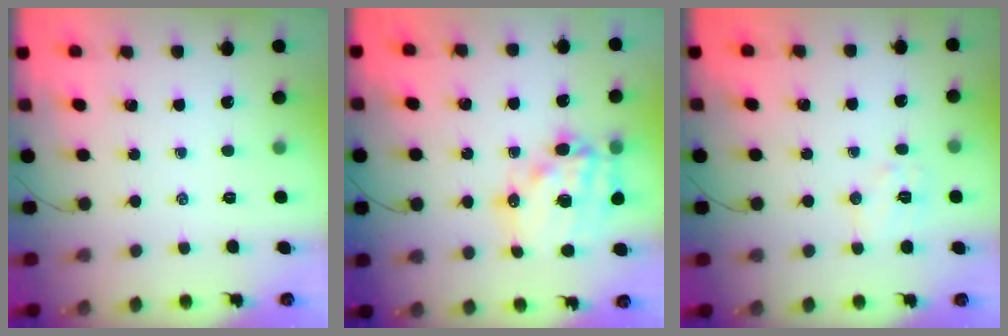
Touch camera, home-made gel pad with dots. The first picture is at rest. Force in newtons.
{"total": 16.6, "press": 16.1, "slide": 4.1}
{"total": 7.3, "press": 7.2, "slide": 0.9}